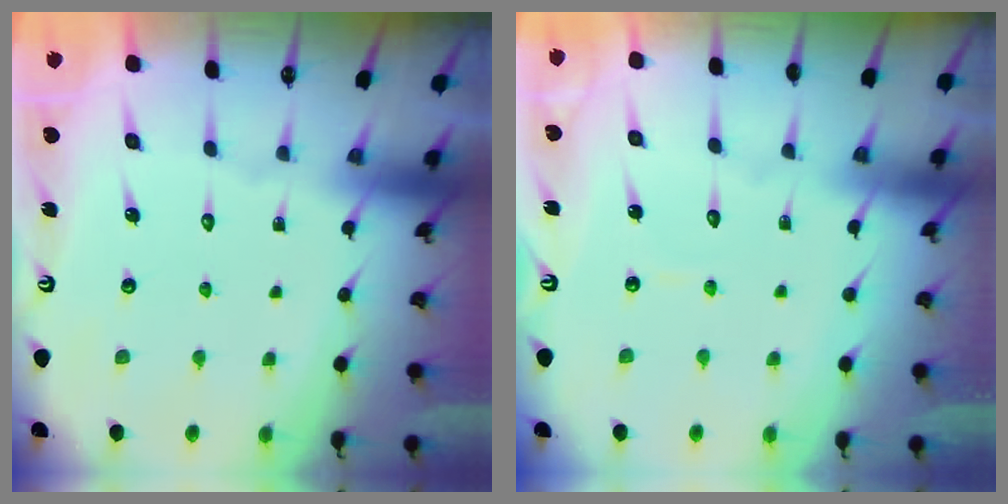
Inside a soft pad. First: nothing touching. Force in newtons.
{"total": 3.0, "press": 3.0, "slide": 0.4}